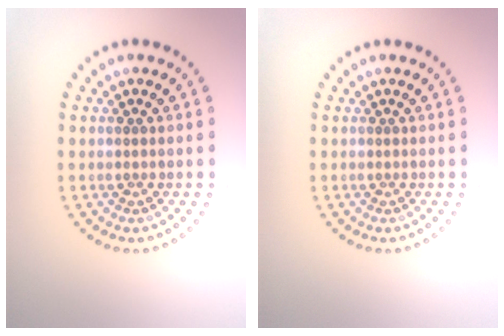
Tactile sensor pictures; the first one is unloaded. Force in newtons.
{"total": 0.0}